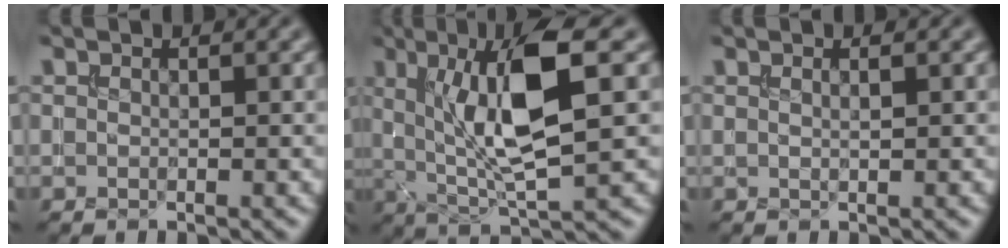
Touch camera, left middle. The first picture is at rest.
{"total": 9.3, "force": [2.0, 2.4, 8.7], "torque": [-0.157, -0.004, 0.039]}
{"total": 1.0, "force": [0.5, 0.3, 0.8], "torque": [-0.007, -0.004, 0.005]}